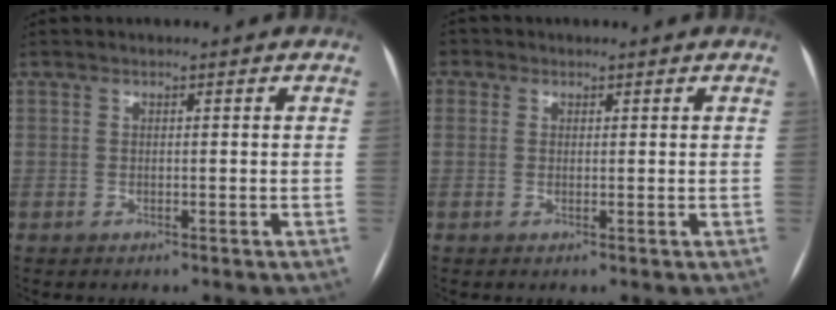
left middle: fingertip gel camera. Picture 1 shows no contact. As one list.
[{"total": 2.1, "force": [0.7, 2.0, 0.5], "torque": [-0.004, 0.008, 0.010]}]